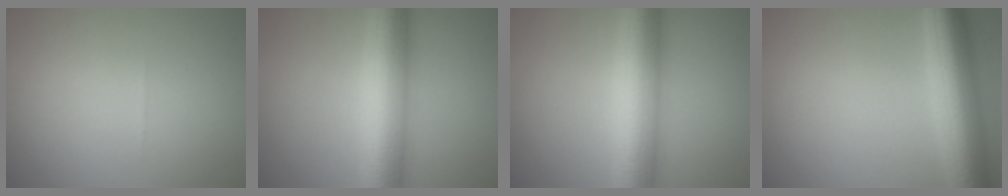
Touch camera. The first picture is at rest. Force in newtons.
{"total": 8.4, "press": 8.4, "slide": 0.1}
{"total": 8.4, "press": 8.4, "slide": 0.1}
{"total": 8.2, "press": 8.2, "slide": 0.2}